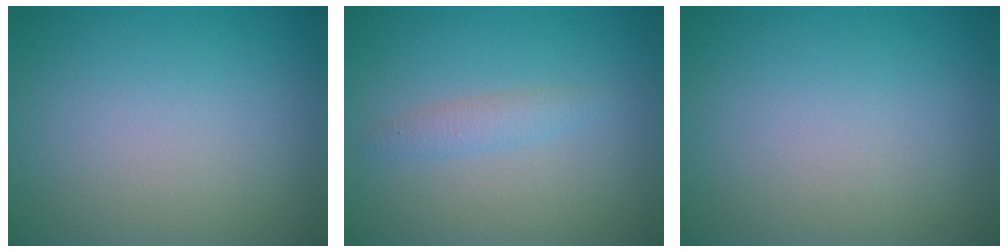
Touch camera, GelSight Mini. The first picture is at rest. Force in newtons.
{"total": 1.4, "press": 1.4, "slide": 0.0}
{"total": 0.0}